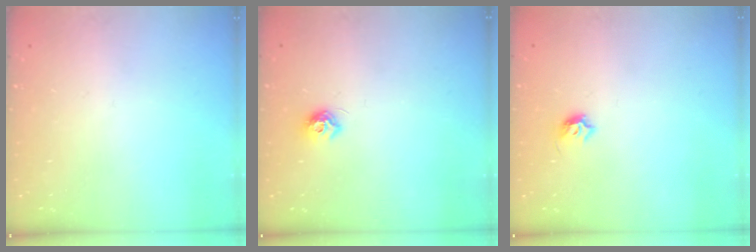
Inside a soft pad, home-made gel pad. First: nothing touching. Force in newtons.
{"total": 7.2, "press": 7.2, "slide": 0.5}
{"total": 5.0, "press": 4.9, "slide": 0.7}